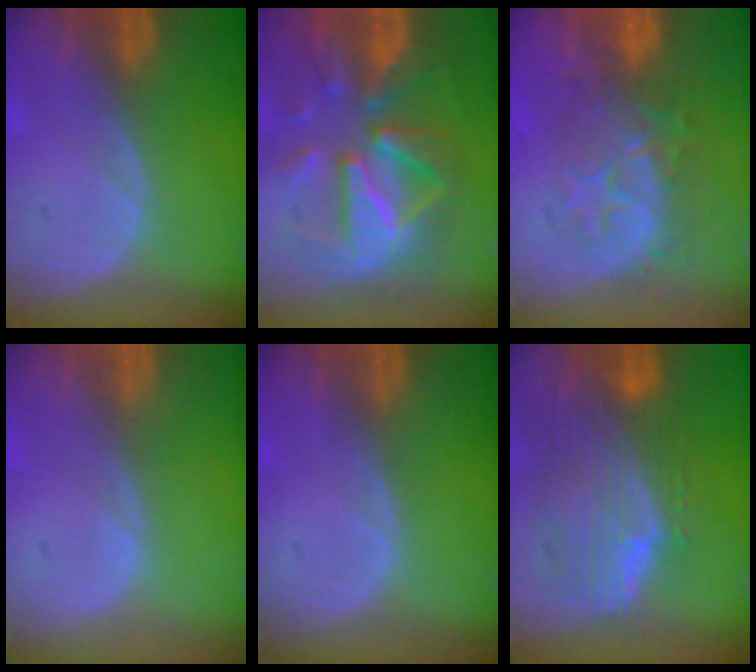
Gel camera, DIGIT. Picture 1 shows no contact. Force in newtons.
{"total": 12.3, "press": 12.3, "slide": 1.1}
{"total": 8.4, "press": 8.1, "slide": 2.0}
{"total": 0.0}
{"total": 0.0}
{"total": 10.2, "press": 8.9, "slide": 4.9}